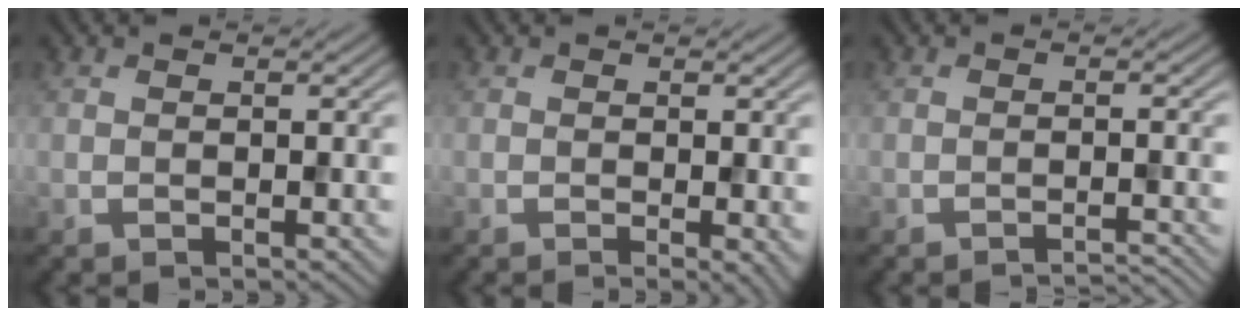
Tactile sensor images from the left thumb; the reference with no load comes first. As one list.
[{"total": 1.7, "force": [-0.3, 0.3, 1.6], "torque": [-0.022, -0.008, -0.007]}, {"total": 2.0, "force": [-1.8, 0.2, 0.9], "torque": [-0.002, 0.004, -0.034]}]